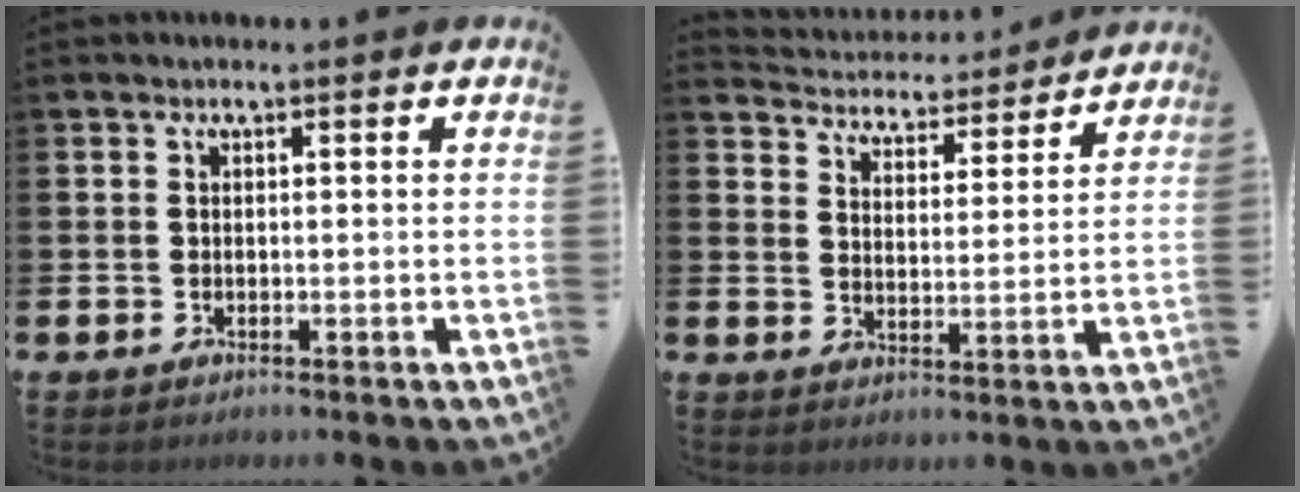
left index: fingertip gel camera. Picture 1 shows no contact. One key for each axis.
{"total": 4.6, "fx": 4.5, "fy": 1.0, "fz": -0.1, "tx": -0.014, "ty": -0.045, "tz": 0.074}